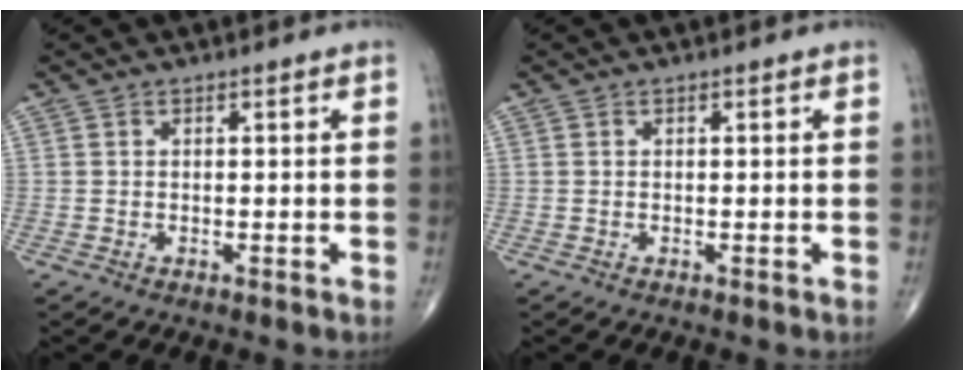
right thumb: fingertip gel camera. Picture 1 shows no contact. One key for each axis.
{"total": 0.0}